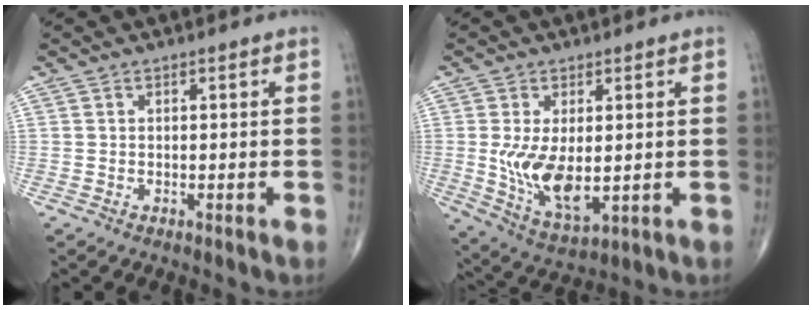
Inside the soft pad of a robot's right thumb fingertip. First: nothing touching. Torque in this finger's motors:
{"motor_torque": [1.85, 1.07, 0.78, -0.46, 0.34]}